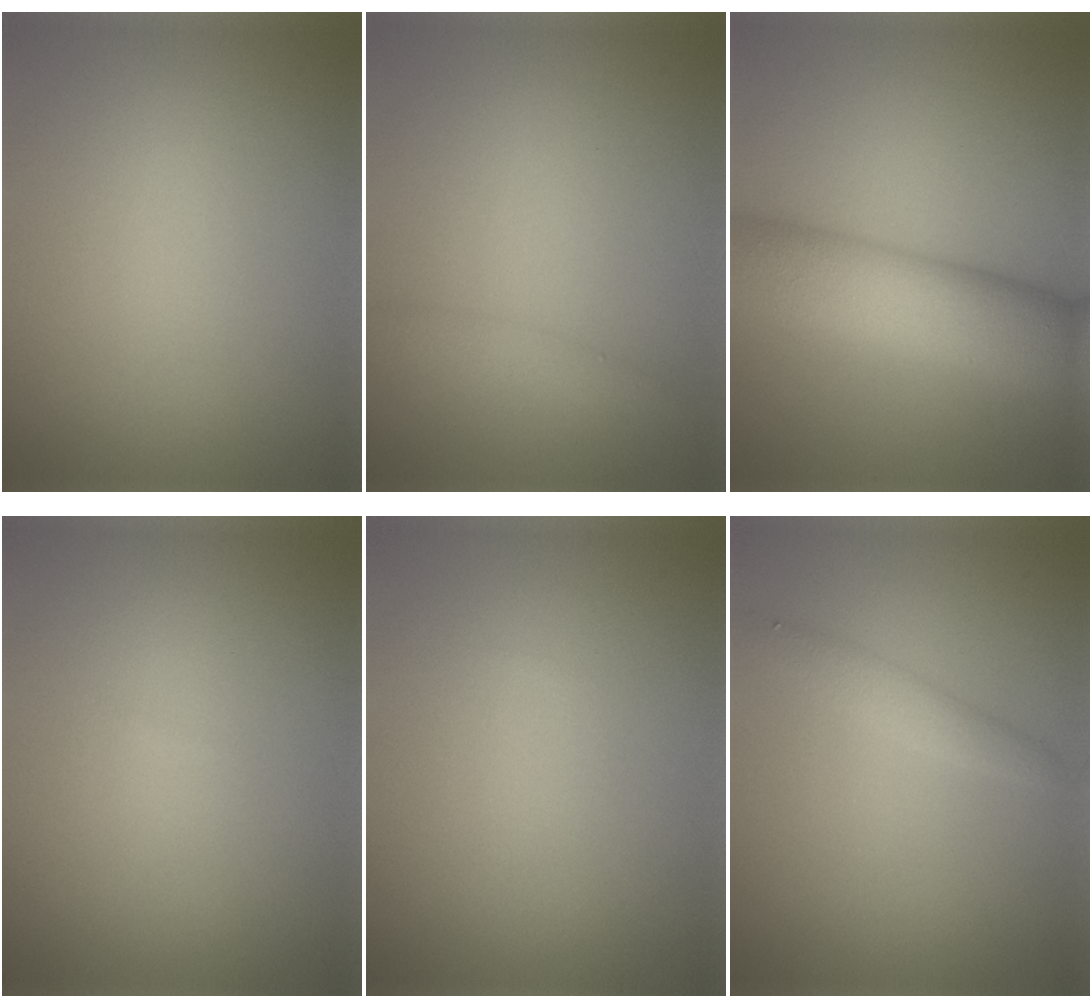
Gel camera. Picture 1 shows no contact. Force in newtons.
{"total": 1.4, "press": 1.4, "slide": 0.1}
{"total": 9.9, "press": 9.9, "slide": 0.3}
{"total": 0.0}
{"total": 0.0}
{"total": 1.6, "press": 1.6, "slide": 0.0}